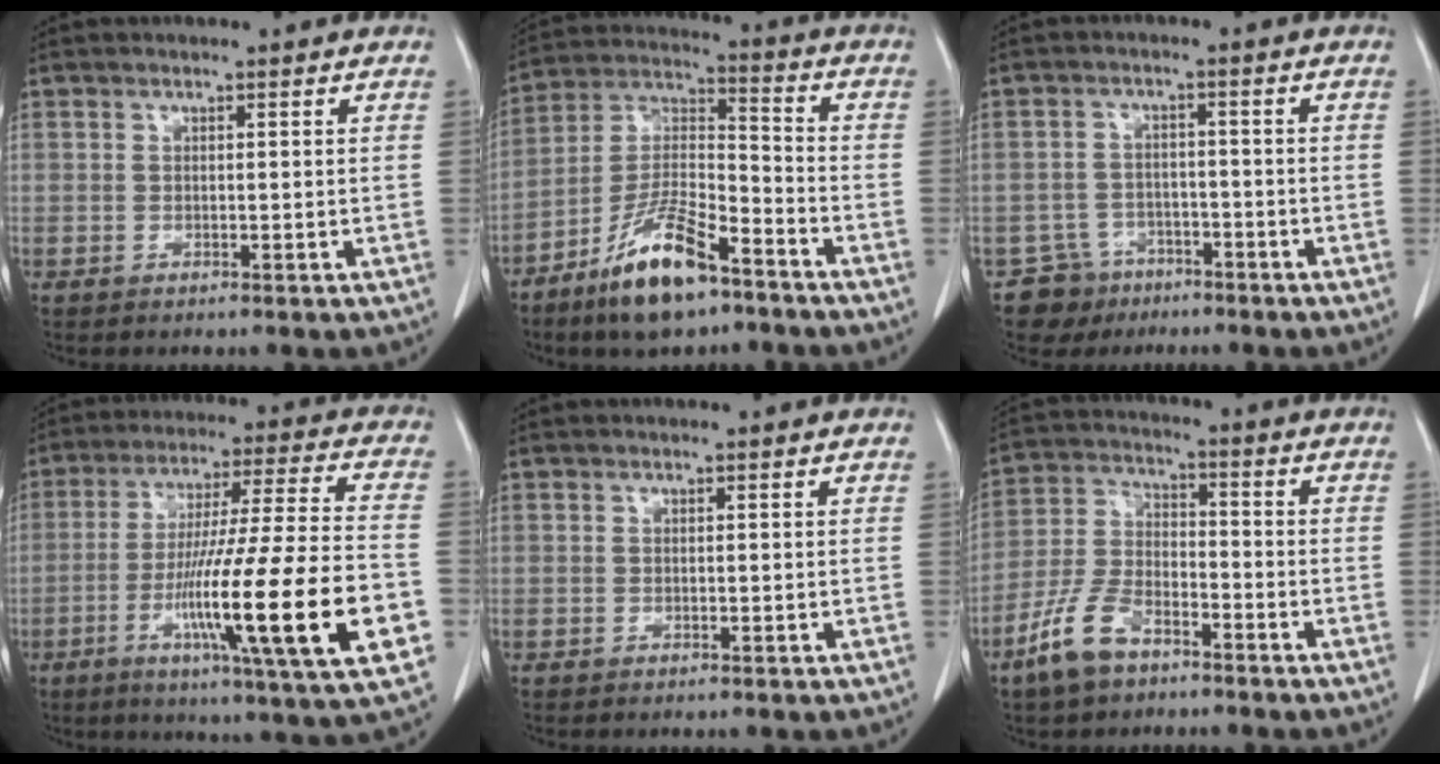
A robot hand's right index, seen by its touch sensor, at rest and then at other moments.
{"total": 14.0, "force": [-9.2, 3.7, 9.9], "torque": [-0.200, -0.005, -0.168]}
{"total": 5.5, "force": [-3.7, 4.0, -0.4], "torque": [0.013, 0.010, -0.060]}
{"total": 24.2, "force": [-7.0, 0.4, 23.2], "torque": [-0.356, -0.026, -0.118]}
{"total": 0.0}
{"total": 9.2, "force": [-6.1, 4.3, 5.4], "torque": [-0.130, -0.001, -0.123]}